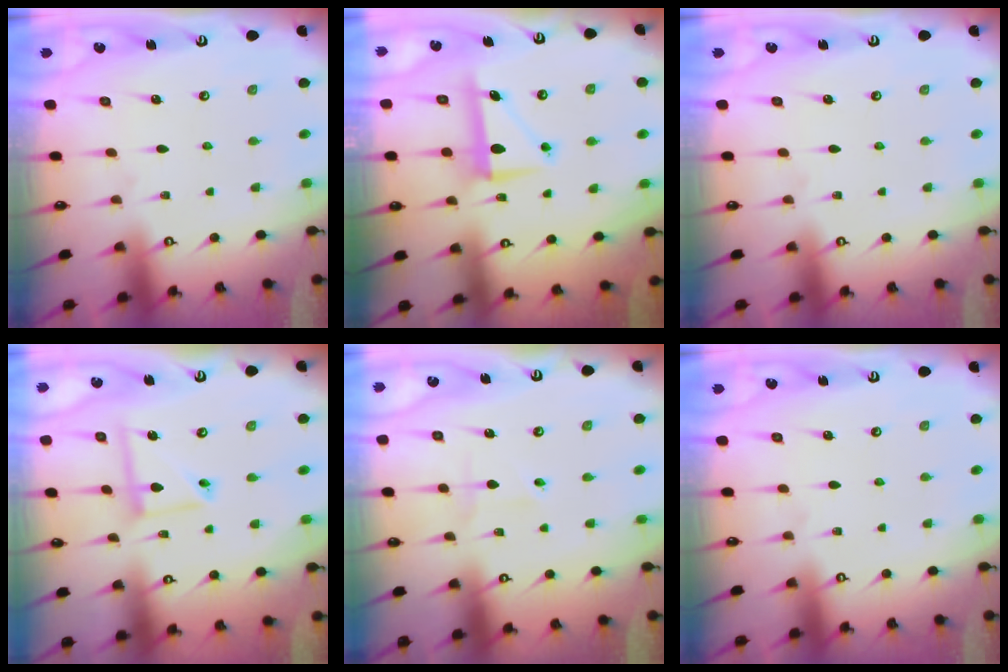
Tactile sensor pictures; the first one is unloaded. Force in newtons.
{"total": 8.5, "press": 8.4, "slide": 1.5}
{"total": 0.0}
{"total": 7.0, "press": 7.0, "slide": 0.5}
{"total": 1.8, "press": 1.7, "slide": 0.6}
{"total": 0.0}